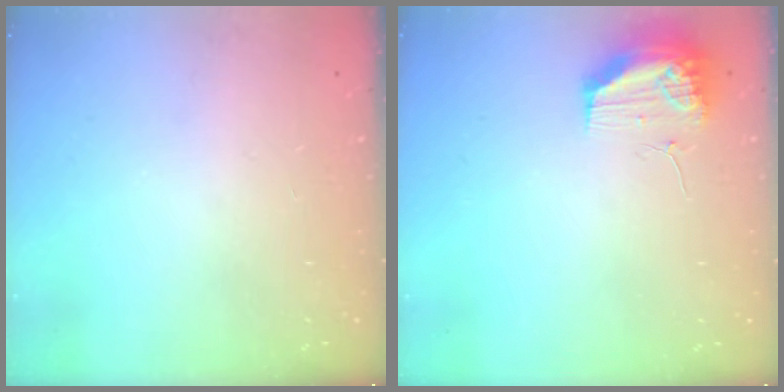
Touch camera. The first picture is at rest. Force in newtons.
{"total": 10.6, "press": 10.5, "slide": 1.3}